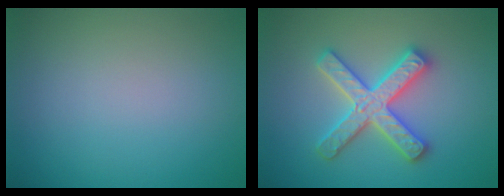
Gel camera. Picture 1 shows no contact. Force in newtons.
{"total": 5.0, "press": 4.9, "slide": 0.8}